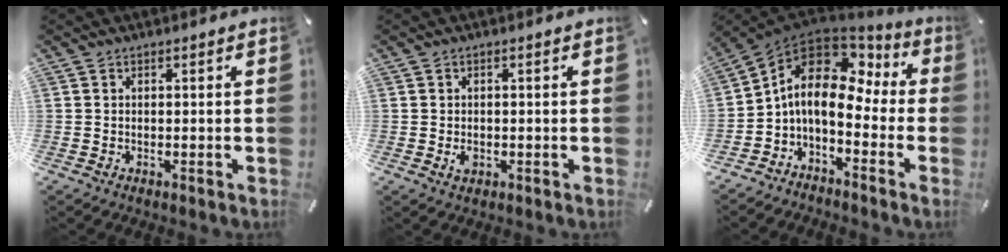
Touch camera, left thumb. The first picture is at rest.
{"total": 1.9, "force": [-0.4, 1.4, 1.2], "torque": [-0.029, 0.000, -0.010]}
{"total": 12.3, "force": [0.5, 8.1, 9.3], "torque": [-0.164, -0.001, 0.005]}